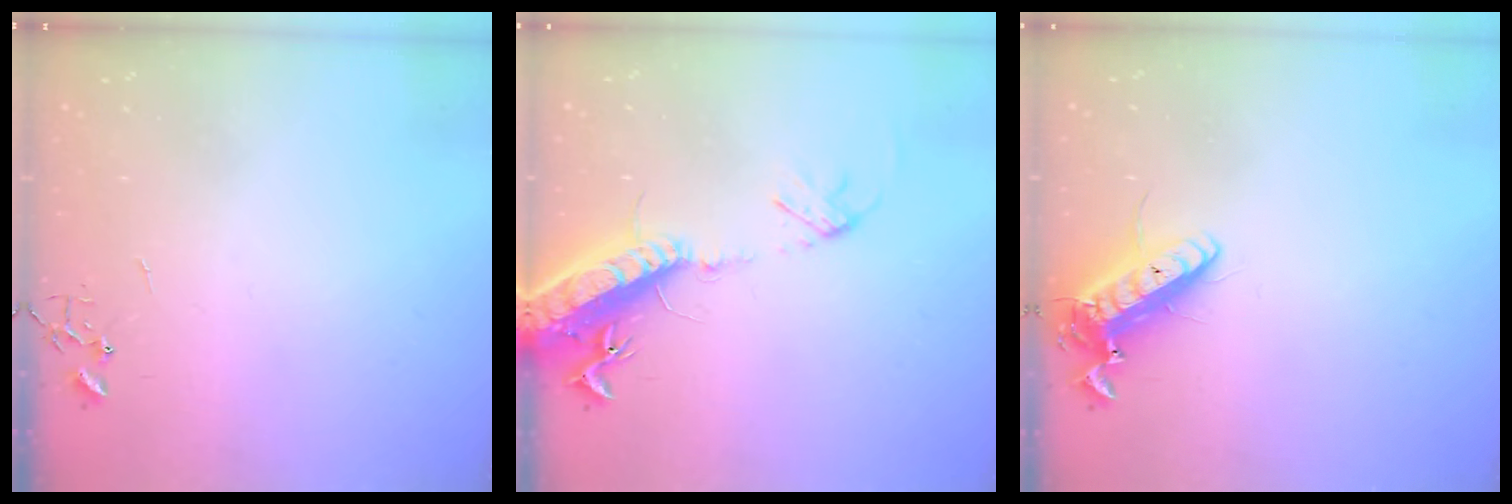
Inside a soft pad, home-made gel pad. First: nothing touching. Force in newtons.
{"total": 17.8, "press": 17.3, "slide": 4.1}
{"total": 14.5, "press": 14.2, "slide": 2.9}